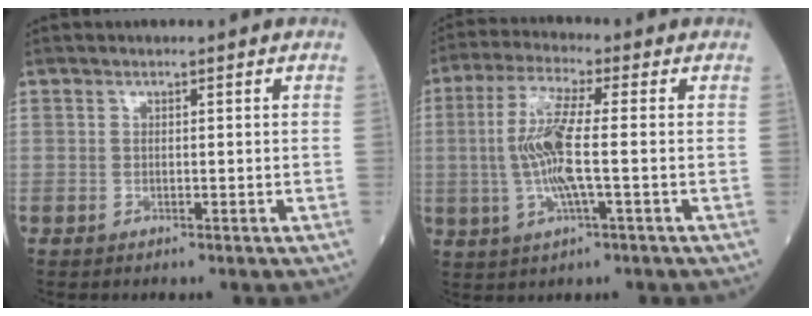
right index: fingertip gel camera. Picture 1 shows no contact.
{"total": 9.4, "force": [-0.5, 0.9, 9.3], "torque": [-0.198, 0.003, -0.017]}